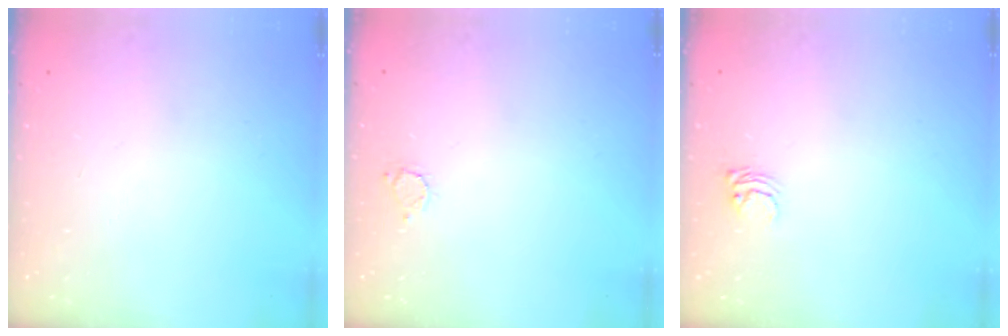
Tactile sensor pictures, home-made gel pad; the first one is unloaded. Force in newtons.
{"total": 2.5, "press": 2.5, "slide": 0.3}
{"total": 3.7, "press": 3.7, "slide": 0.2}